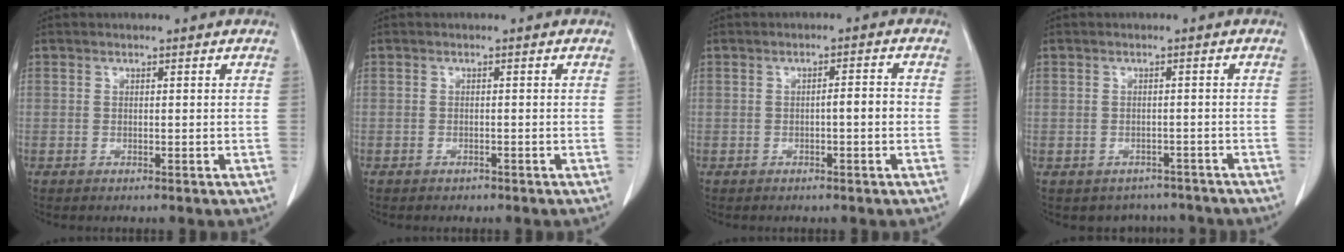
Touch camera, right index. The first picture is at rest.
{"total": 0.7, "force": [-0.5, 0.4, 0.1], "torque": [-0.007, 0.000, -0.006]}
{"total": 2.4, "force": [-0.5, 0.3, 2.3], "torque": [-0.033, 0.003, -0.009]}
{"total": 4.7, "force": [-3.8, 2.8, -0.3], "torque": [0.015, 0.016, -0.048]}